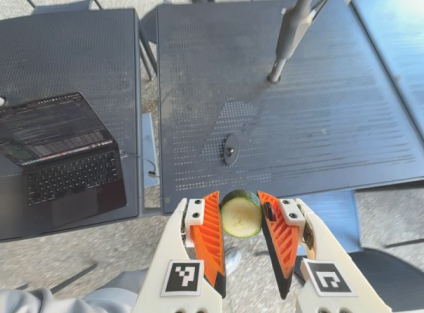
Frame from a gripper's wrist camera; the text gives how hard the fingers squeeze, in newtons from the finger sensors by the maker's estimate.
{"total": 9.5, "left": 9.1, "right": 10.0}